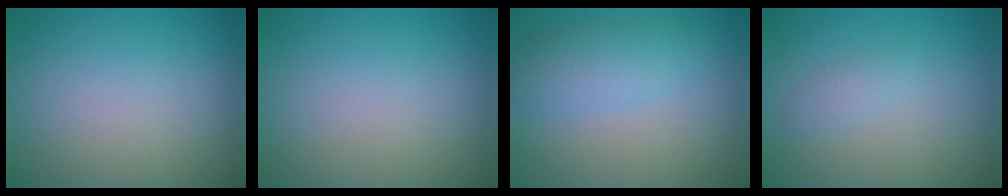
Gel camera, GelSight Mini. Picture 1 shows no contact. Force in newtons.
{"total": 0.0}
{"total": 2.2, "press": 2.2, "slide": 0.1}
{"total": 1.1, "press": 1.1, "slide": 0.0}